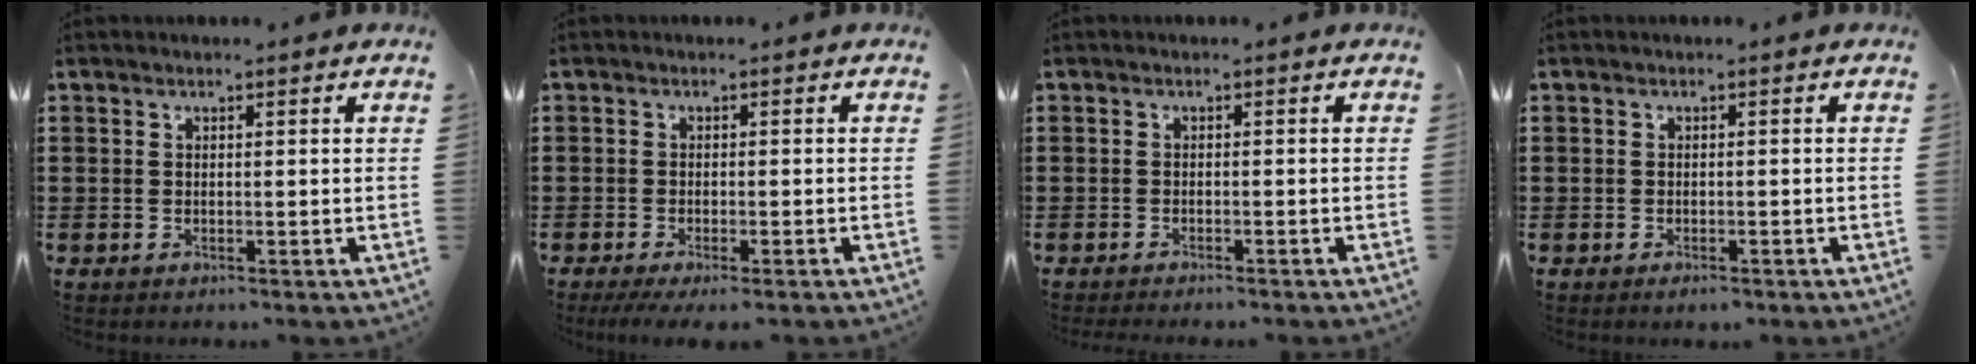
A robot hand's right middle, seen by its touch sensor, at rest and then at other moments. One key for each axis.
{"total": 1.7, "fx": -1.5, "fy": -0.1, "fz": 0.8, "tx": -0.014, "ty": -0.002, "tz": -0.028}
{"total": 0.9, "fx": -0.9, "fy": -0.1, "fz": 0.0, "tx": -0.005, "ty": -0.002, "tz": -0.019}
{"total": 1.0, "fx": -0.8, "fy": 0.4, "fz": 0.2, "tx": -0.007, "ty": -0.002, "tz": -0.016}